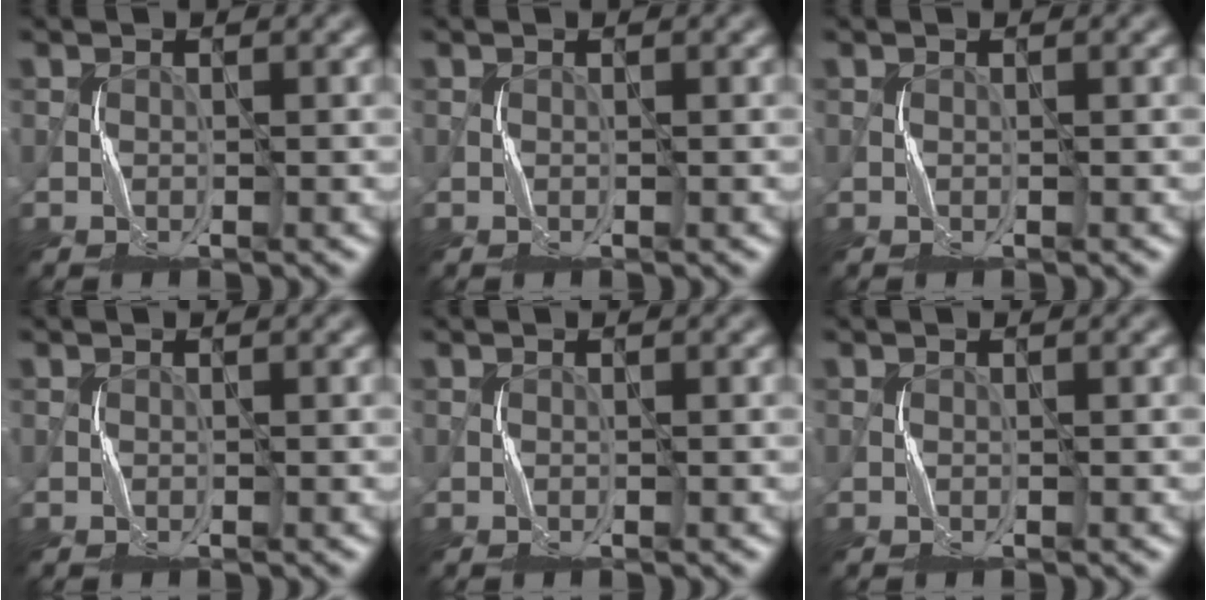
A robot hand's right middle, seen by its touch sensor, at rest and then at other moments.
{"total": 0.0}
{"total": 0.0}
{"total": 0.0}
{"total": 0.0}
{"total": 0.0}